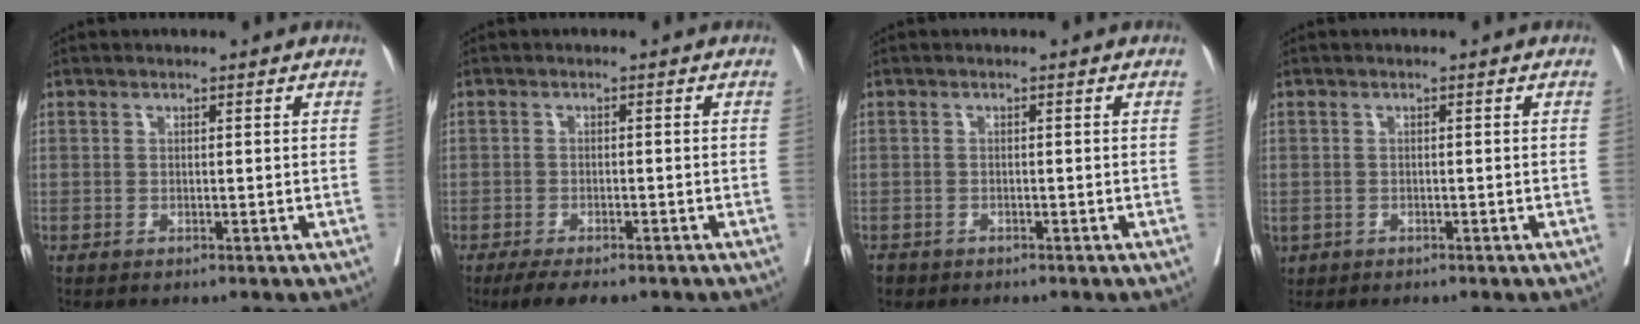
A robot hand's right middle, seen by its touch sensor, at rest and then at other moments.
{"total": 5.7, "force": [-4.3, 1.9, 3.1], "torque": [-0.047, -0.010, -0.065]}
{"total": 2.2, "force": [-1.8, 1.2, 0.5], "torque": [-0.017, -0.003, -0.029]}
{"total": 2.0, "force": [-1.0, 1.4, 0.9], "torque": [-0.027, -0.003, -0.012]}